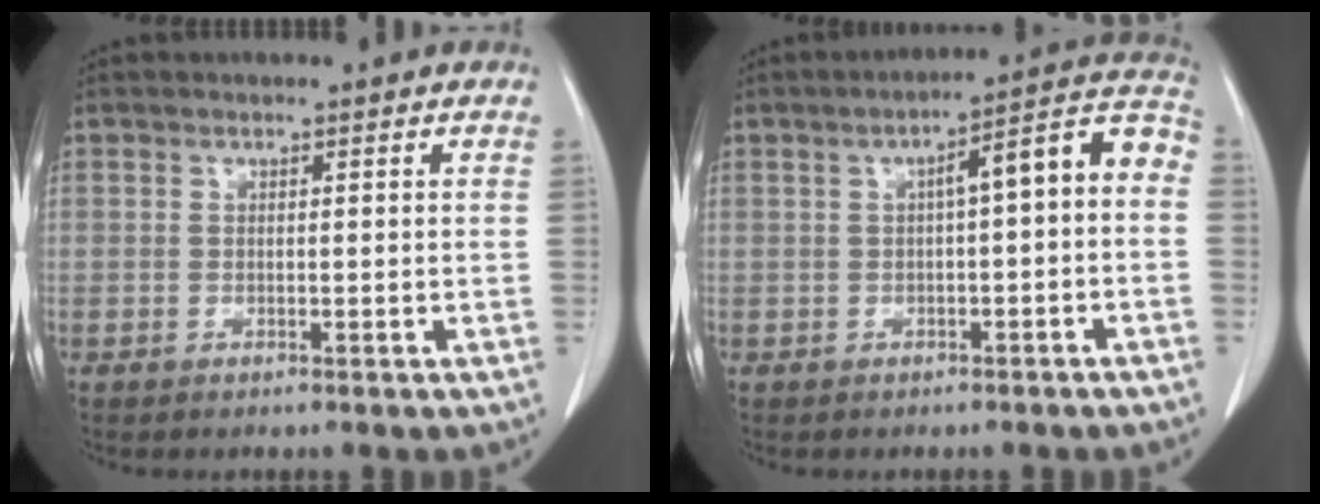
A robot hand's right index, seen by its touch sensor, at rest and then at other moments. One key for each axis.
{"total": 8.5, "fx": 0.2, "fy": 1.6, "fz": 8.3, "tx": -0.108, "ty": 0.039, "tz": -0.003}